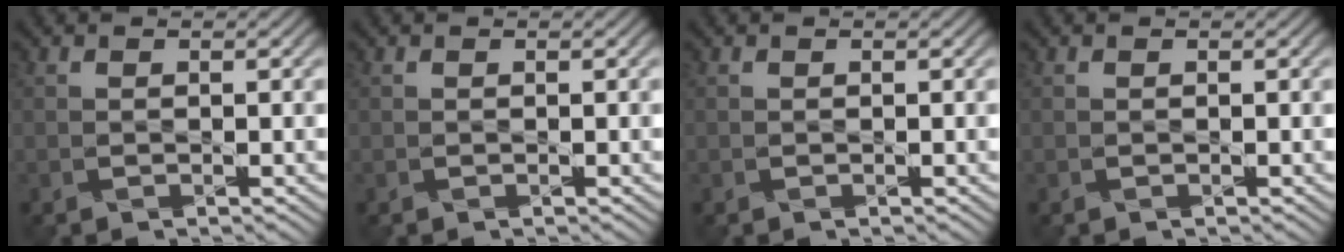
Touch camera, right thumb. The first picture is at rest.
{"total": 0.0}
{"total": 0.0}
{"total": 0.0}